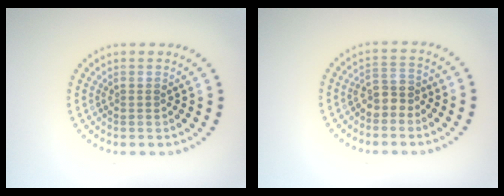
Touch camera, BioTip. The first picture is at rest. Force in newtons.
{"total": 1.9, "press": 1.6, "slide": 1.0}